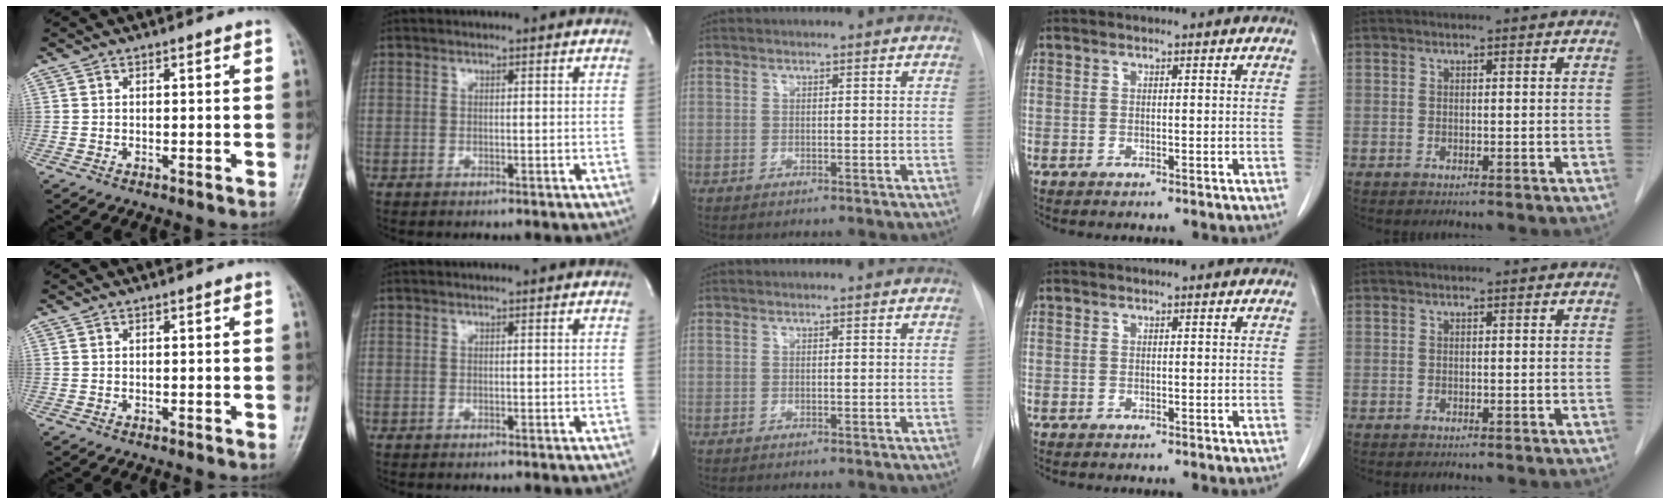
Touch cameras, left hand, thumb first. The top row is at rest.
{}